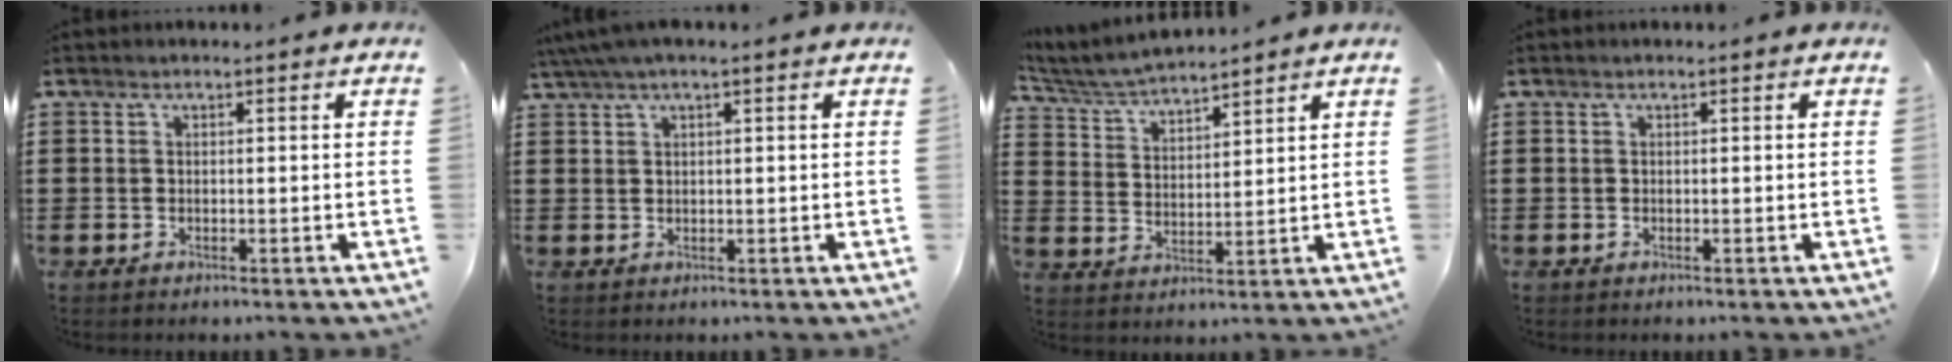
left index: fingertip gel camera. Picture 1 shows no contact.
{"total": 2.7, "force": [1.6, 0.3, 2.1], "torque": [-0.043, 0.002, 0.030]}
{"total": 5.0, "force": [4.8, 0.3, 1.1], "torque": [-0.042, -0.024, 0.085]}
{"total": 0.0}